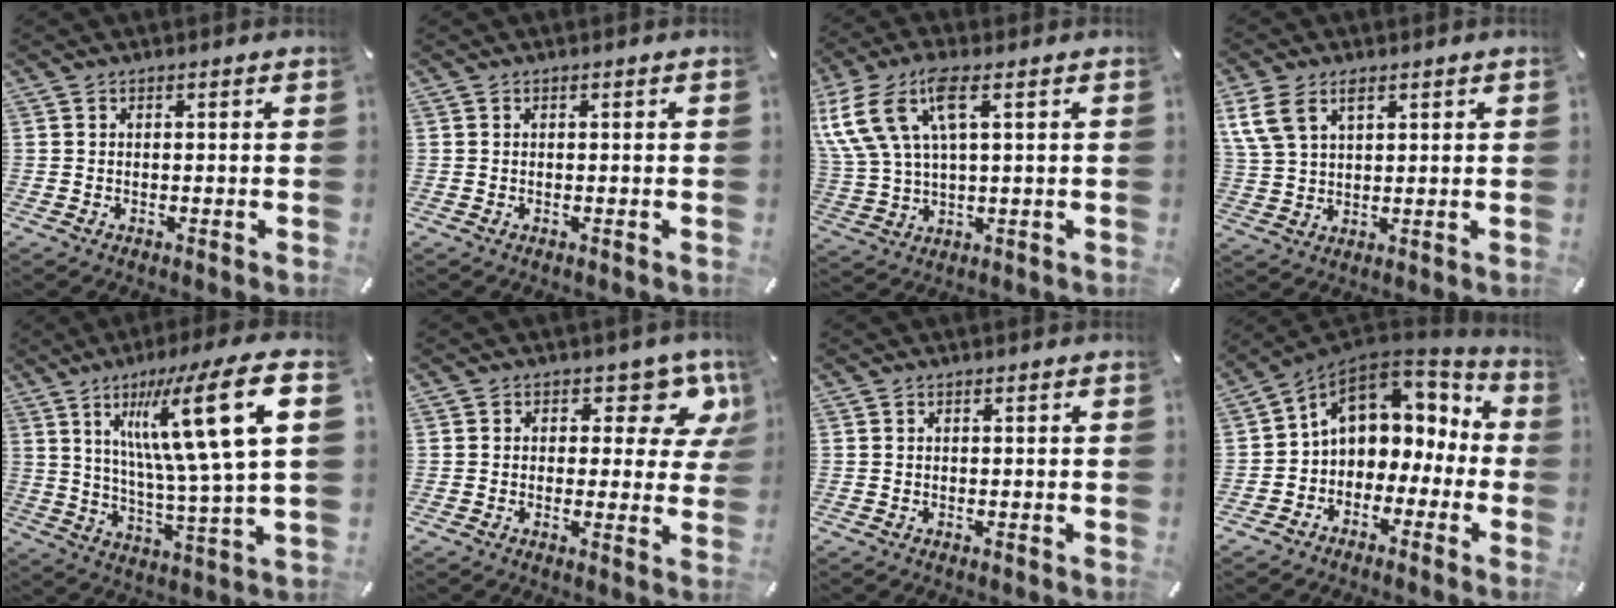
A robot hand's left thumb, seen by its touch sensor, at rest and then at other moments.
{"total": 0.0}
{"total": 13.6, "force": [5.7, 5.5, 11.1], "torque": [-0.247, -0.010, 0.105]}
{"total": 7.5, "force": [3.9, 4.8, 4.2], "torque": [-0.107, -0.002, 0.073]}
{"total": 20.7, "force": [7.6, 3.5, 19.0], "torque": [-0.326, -0.024, 0.096]}
{"total": 8.9, "force": [4.4, 5.5, 5.5], "torque": [-0.058, -0.030, 0.071]}
{"total": 0.0}
{"total": 9.6, "force": [3.2, 8.0, 4.1], "torque": [-0.084, -0.013, 0.066]}